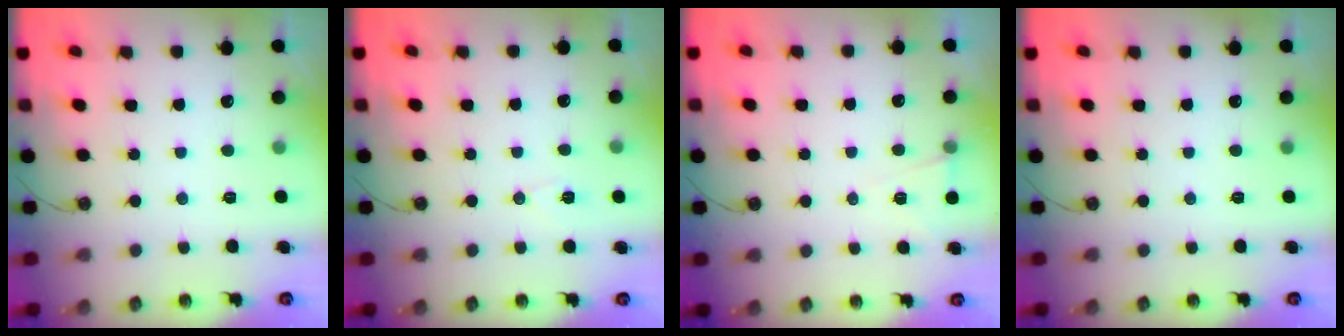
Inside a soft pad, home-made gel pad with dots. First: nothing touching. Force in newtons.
{"total": 5.9, "press": 5.8, "slide": 1.1}
{"total": 5.7, "press": 3.7, "slide": 4.3}
{"total": 0.0}